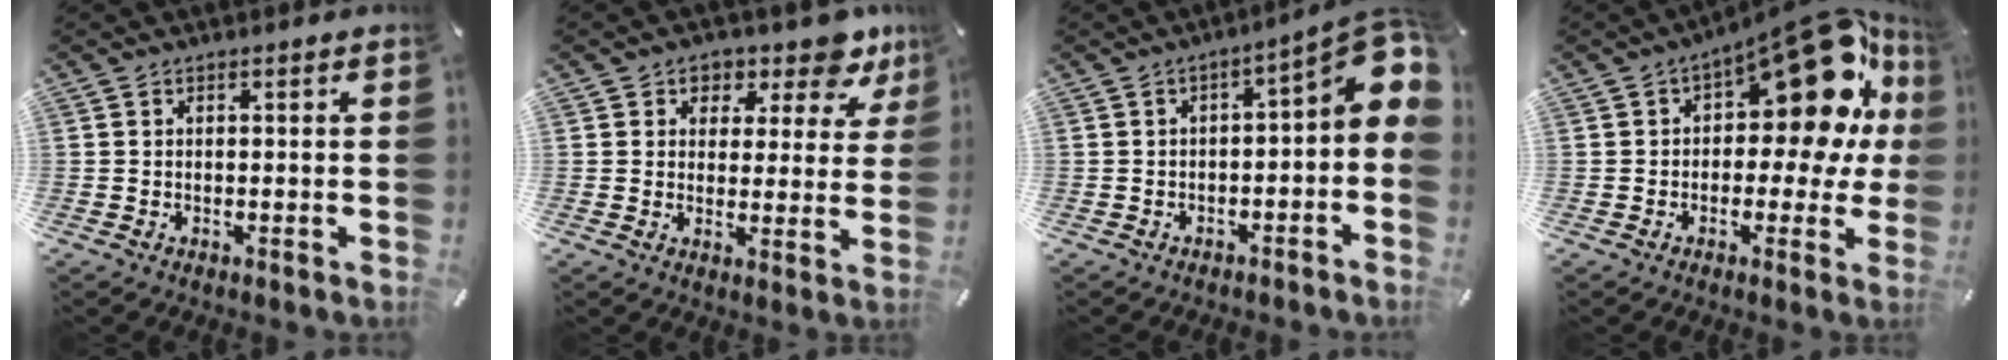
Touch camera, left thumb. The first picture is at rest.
{"total": 8.4, "force": [5.9, 4.4, 4.2], "torque": [-0.056, -0.045, 0.098]}
{"total": 9.0, "force": [1.2, 3.5, 8.2], "torque": [-0.095, -0.019, 0.018]}
{"total": 21.7, "force": [7.9, 10.8, 17.0], "torque": [-0.209, -0.059, 0.135]}